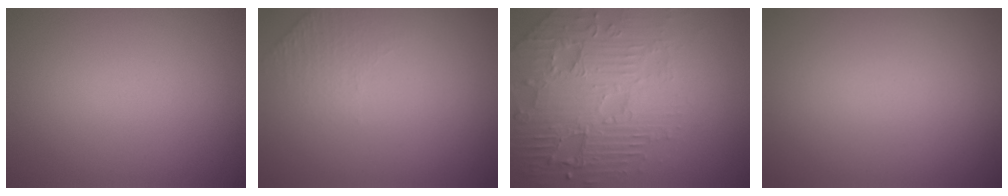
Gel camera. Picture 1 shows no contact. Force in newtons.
{"total": 1.2, "press": 0.7, "slide": 0.9}
{"total": 7.9, "press": 5.7, "slide": 5.4}
{"total": 0.0}